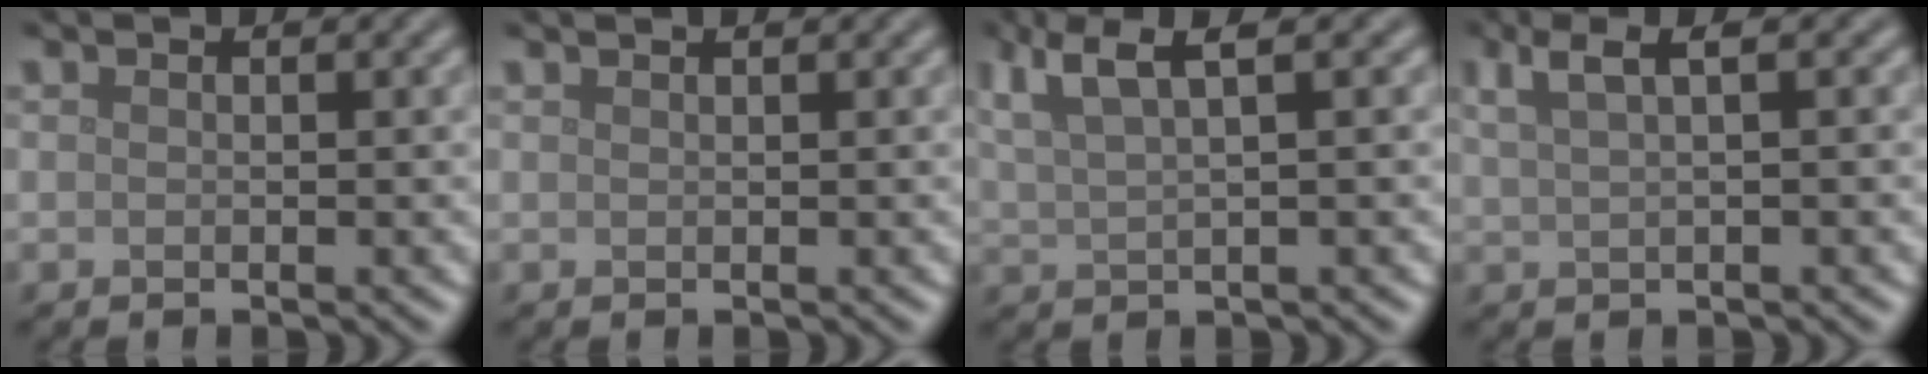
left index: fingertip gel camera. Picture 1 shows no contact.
{"total": 0.6, "force": [0.5, 0.0, 0.2], "torque": [-0.003, -0.001, 0.006]}
{"total": 5.2, "force": [3.3, 1.2, 3.9], "torque": [-0.069, 0.018, 0.062]}
{"total": 3.4, "force": [1.9, 0.9, 2.7], "torque": [-0.039, 0.012, 0.034]}